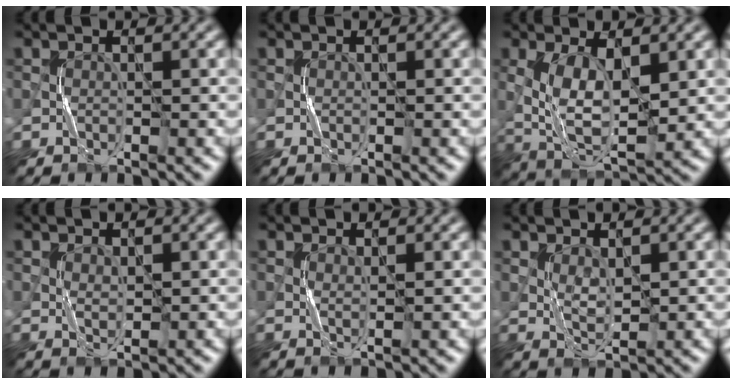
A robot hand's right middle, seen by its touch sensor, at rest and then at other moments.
{"total": 0.0}
{"total": 6.5, "force": [1.0, 2.8, 5.8], "torque": [-0.121, -0.006, 0.023]}
{"total": 1.3, "force": [0.6, 0.6, 1.1], "torque": [-0.021, -0.003, 0.015]}
{"total": 0.8, "force": [0.6, 0.0, 0.6], "torque": [-0.012, -0.001, 0.011]}
{"total": 2.1, "force": [0.9, 0.9, 1.6], "torque": [-0.033, -0.003, 0.022]}